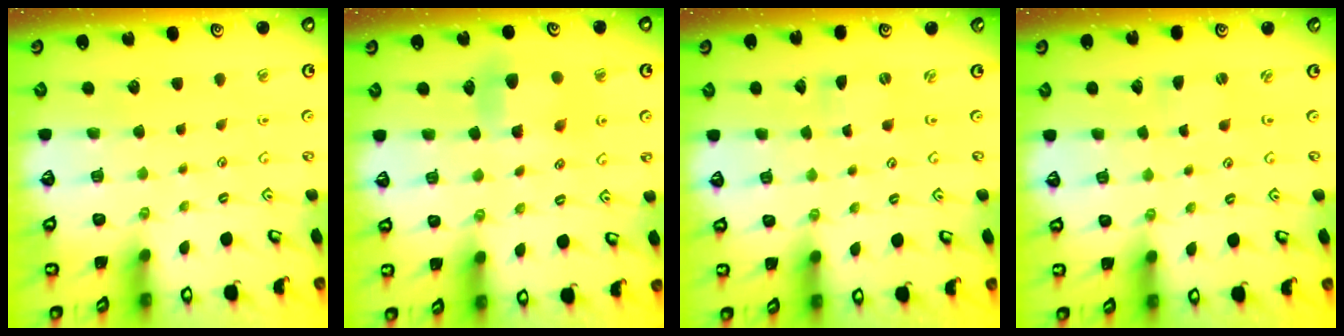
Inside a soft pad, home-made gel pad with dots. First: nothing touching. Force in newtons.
{"total": 7.1, "press": 7.0, "slide": 0.4}
{"total": 0.0}
{"total": 1.2, "press": 1.2, "slide": 0.2}